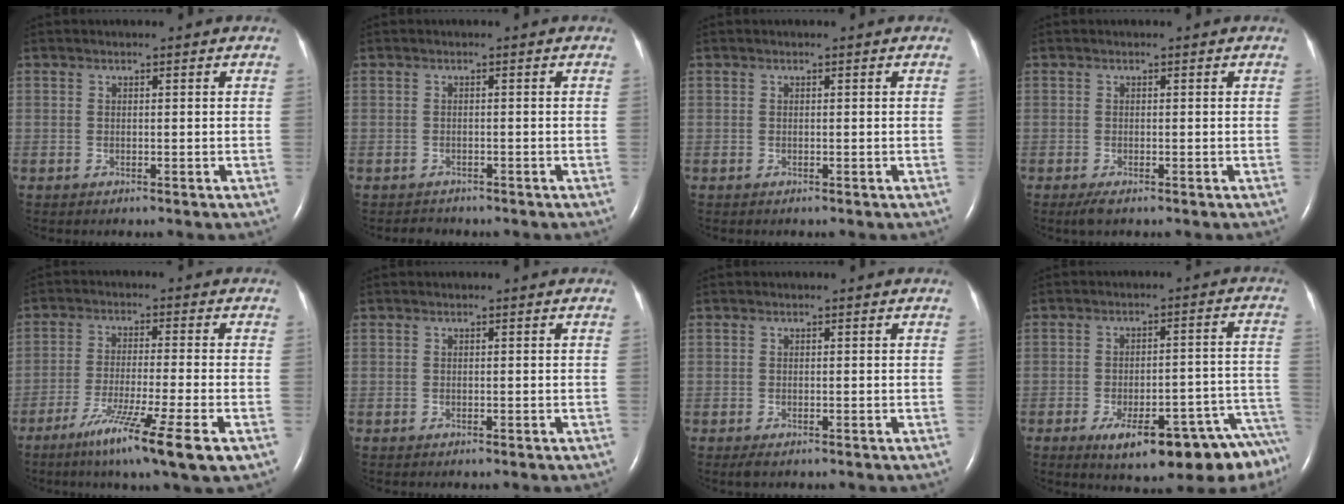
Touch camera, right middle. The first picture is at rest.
{"total": 1.2, "force": [-1.1, 0.5, -0.2], "torque": [-0.001, -0.002, -0.015]}
{"total": 0.0}
{"total": 1.6, "force": [-1.1, 0.3, 1.2], "torque": [-0.031, -0.007, -0.019]}
{"total": 12.2, "force": [-6.8, -0.8, 10.1], "torque": [-0.180, -0.038, -0.111]}
{"total": 0.0}
{"total": 1.0, "force": [-0.6, 0.3, 0.7], "torque": [-0.016, -0.003, -0.007]}
{"total": 18.2, "force": [-13.4, 3.3, 11.9], "torque": [-0.075, 0.032, -0.173]}